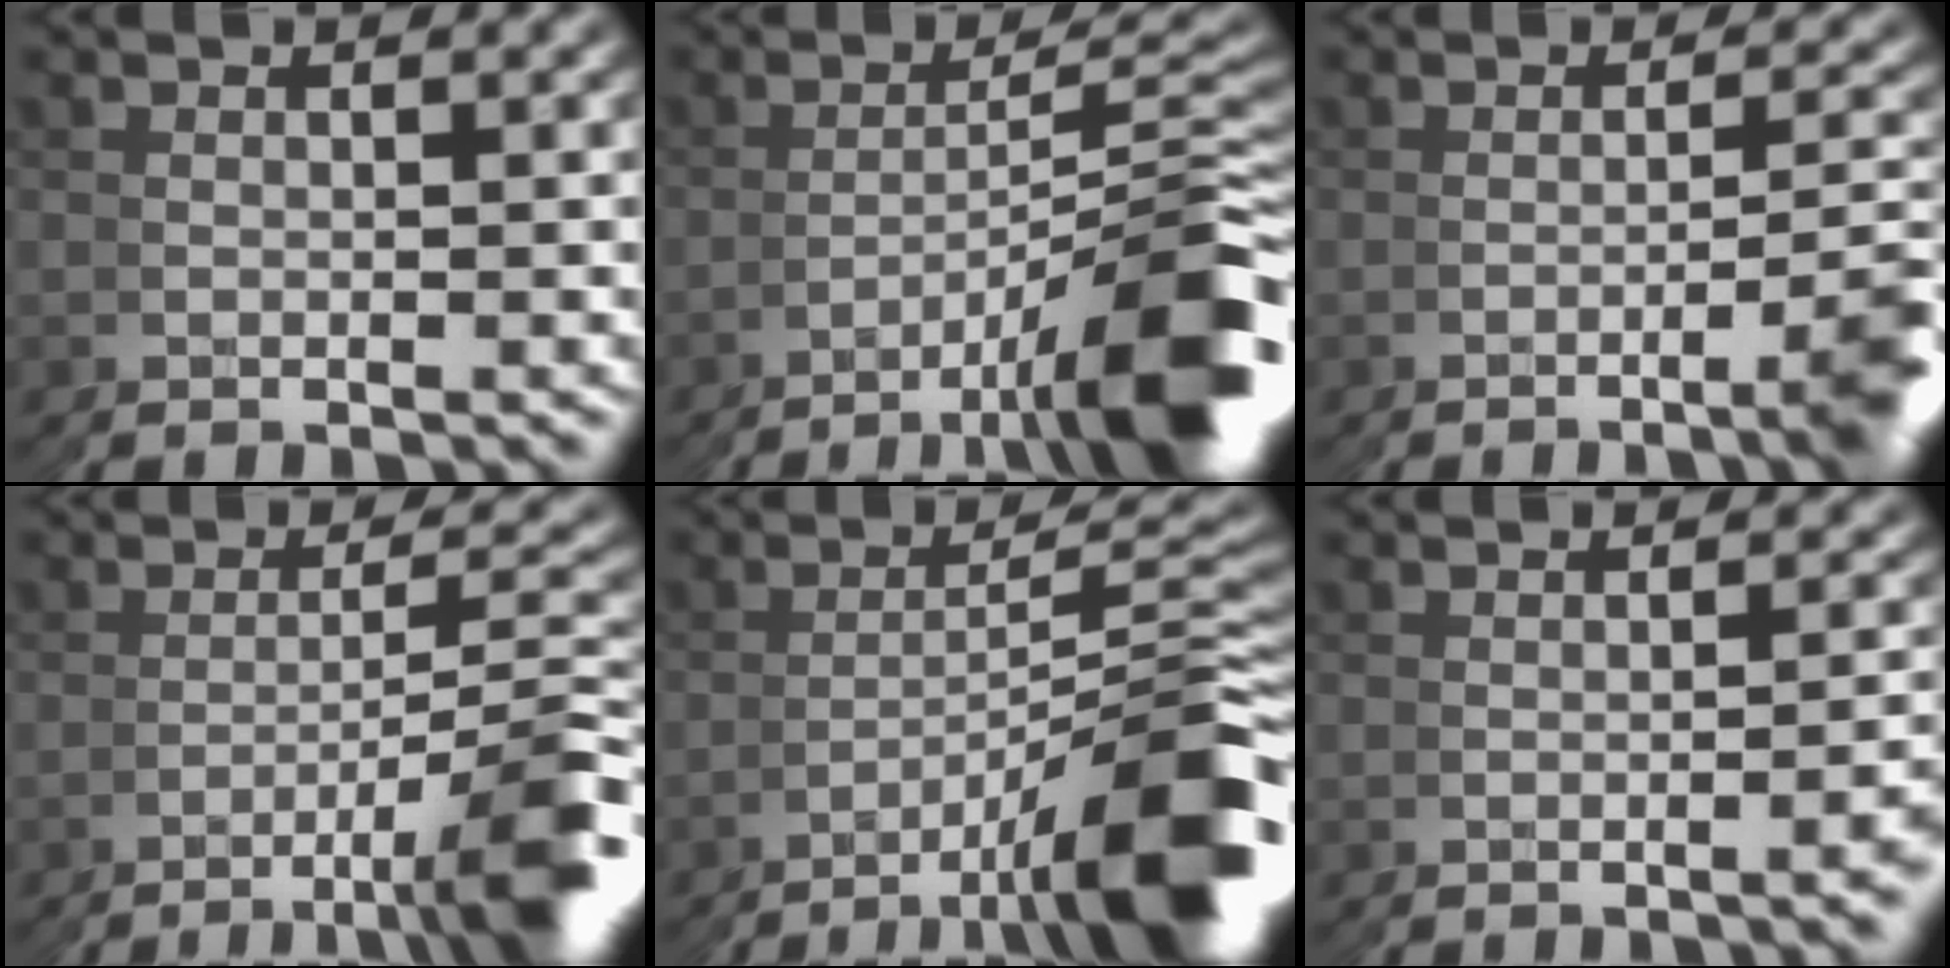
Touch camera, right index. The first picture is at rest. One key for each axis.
{"total": 8.1, "fx": -4.6, "fy": -0.4, "fz": 6.6, "tx": -0.076, "ty": 0.023, "tz": -0.072}
{"total": 3.0, "fx": -1.5, "fy": -1.5, "fz": 2.1, "tx": -0.015, "ty": 0.020, "tz": -0.033}
{"total": 5.8, "fx": -3.4, "fy": -1.7, "fz": 4.3, "tx": -0.052, "ty": 0.016, "tz": -0.059}
{"total": 8.8, "fx": -4.8, "fy": 0.1, "fz": 7.3, "tx": -0.083, "ty": 0.024, "tz": -0.074}
{"total": 1.5, "fx": -1.1, "fy": -0.3, "fz": 1.0, "tx": -0.017, "ty": 0.005, "tz": -0.015}